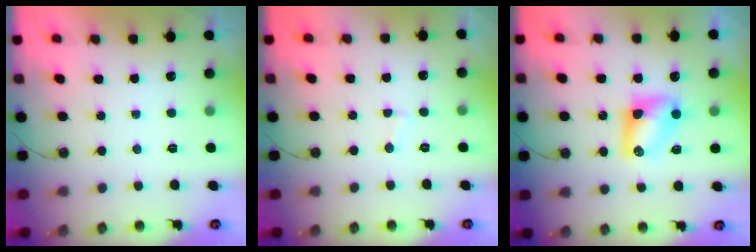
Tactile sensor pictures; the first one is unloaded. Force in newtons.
{"total": 2.0, "press": 2.0, "slide": 0.2}
{"total": 7.6, "press": 7.6, "slide": 0.8}